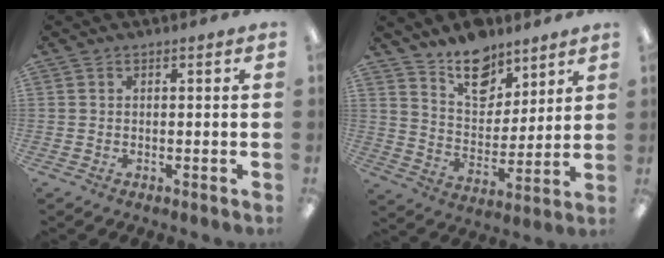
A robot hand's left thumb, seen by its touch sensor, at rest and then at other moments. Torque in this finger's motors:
{"motor_torque": [0.00, -0.05, 0.14, -0.47, 0.10]}